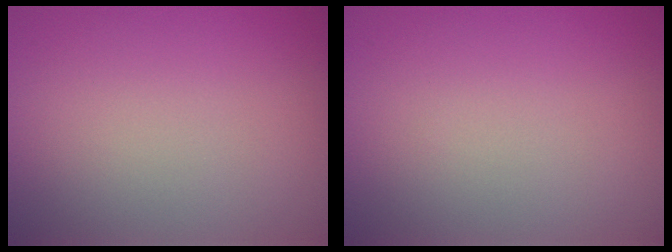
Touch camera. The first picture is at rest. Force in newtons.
{"total": 0.0}